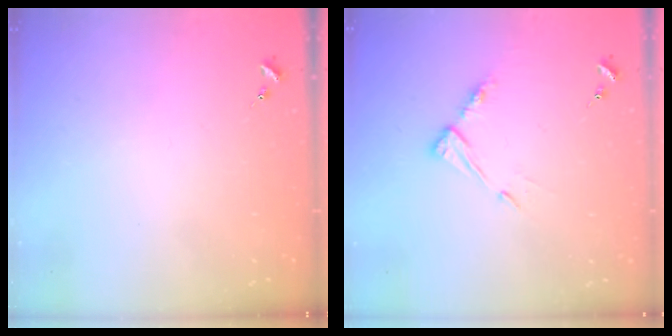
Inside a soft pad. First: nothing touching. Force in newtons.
{"total": 6.8, "press": 6.8, "slide": 0.5}